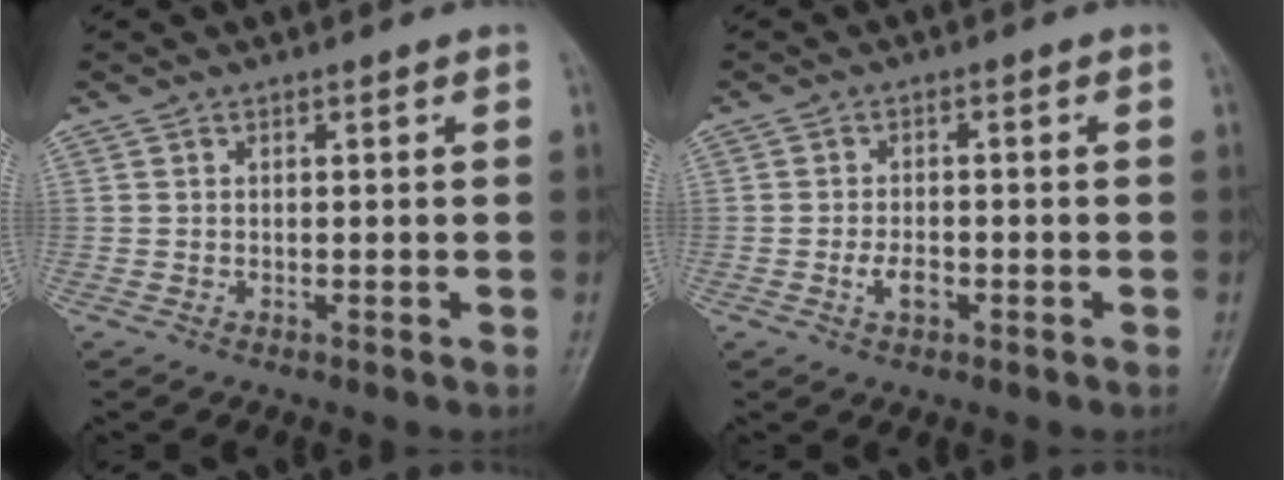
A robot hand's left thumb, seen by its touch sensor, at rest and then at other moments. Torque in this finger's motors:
{"motor_torque": [-0.19, 0.39, 0.36, 0.09, 0.02]}